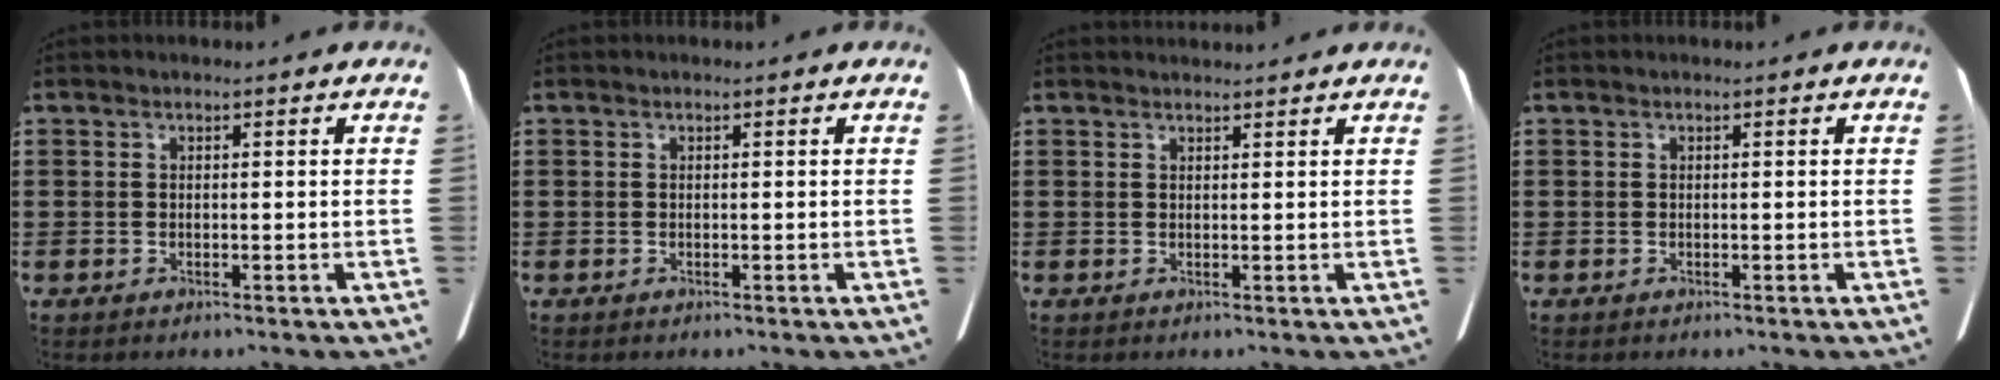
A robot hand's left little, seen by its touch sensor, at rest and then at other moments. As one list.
[{"total": 0.0}, {"total": 1.1, "force": [1.1, 0.0, 0.2], "torque": [0.004, -0.002, 0.019]}, {"total": 0.0}]